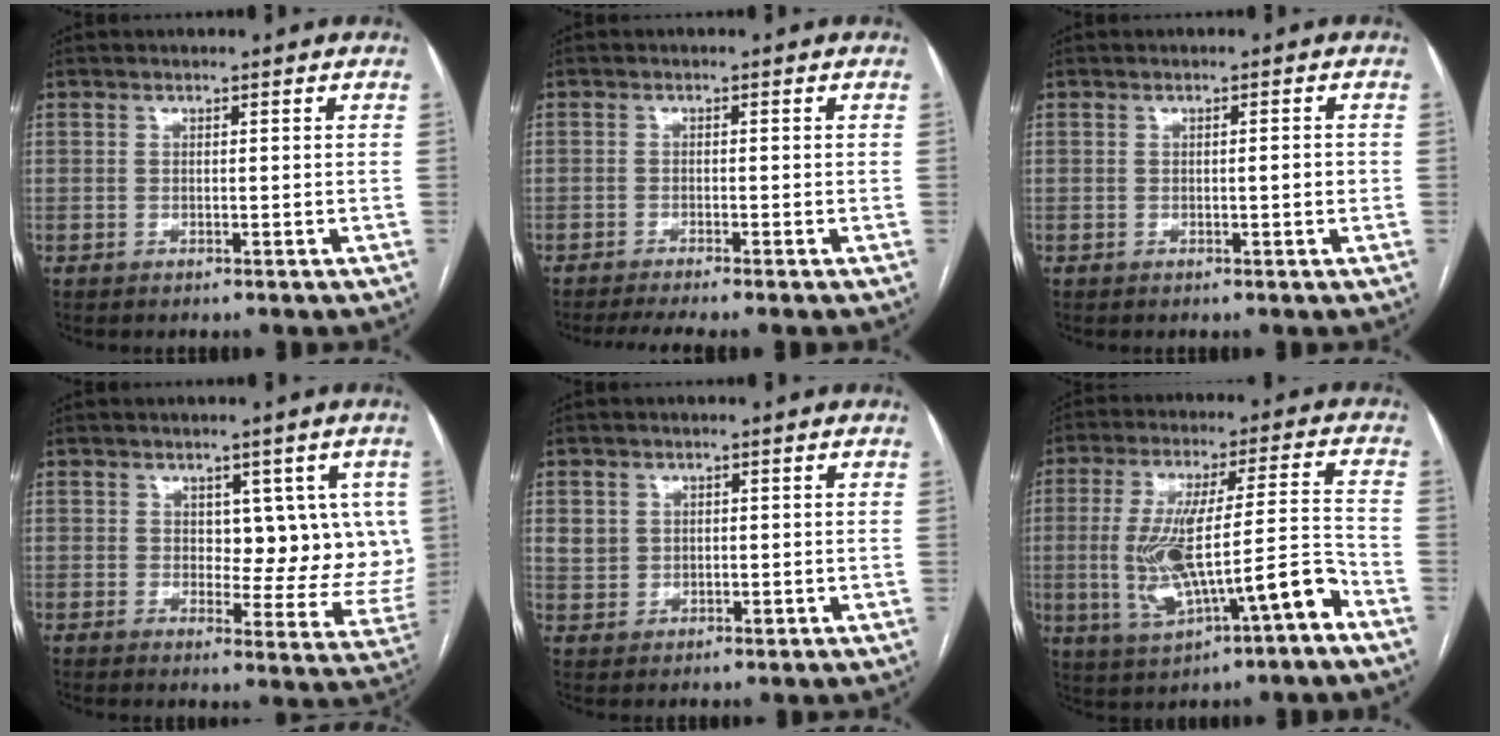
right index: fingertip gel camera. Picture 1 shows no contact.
{"total": 4.3, "force": [-3.6, -0.6, 2.3], "torque": [-0.033, -0.009, -0.059]}
{"total": 1.4, "force": [-0.2, 0.2, 1.4], "torque": [-0.021, 0.001, -0.003]}
{"total": 9.3, "force": [2.5, 5.2, 7.3], "torque": [-0.063, 0.004, 0.038]}
{"total": 3.8, "force": [1.0, 3.4, 1.2], "torque": [-0.021, 0.012, 0.026]}
{"total": 15.1, "force": [-4.7, 2.4, 14.2], "torque": [-0.259, 0.020, -0.064]}